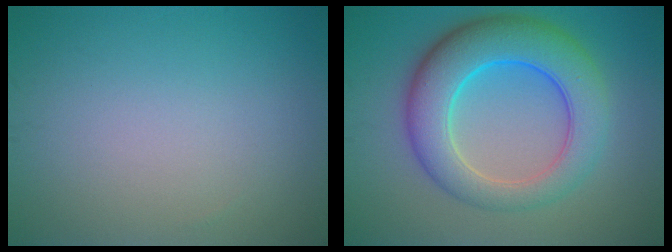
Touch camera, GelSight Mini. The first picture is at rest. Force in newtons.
{"total": 8.8, "press": 8.8, "slide": 0.3}